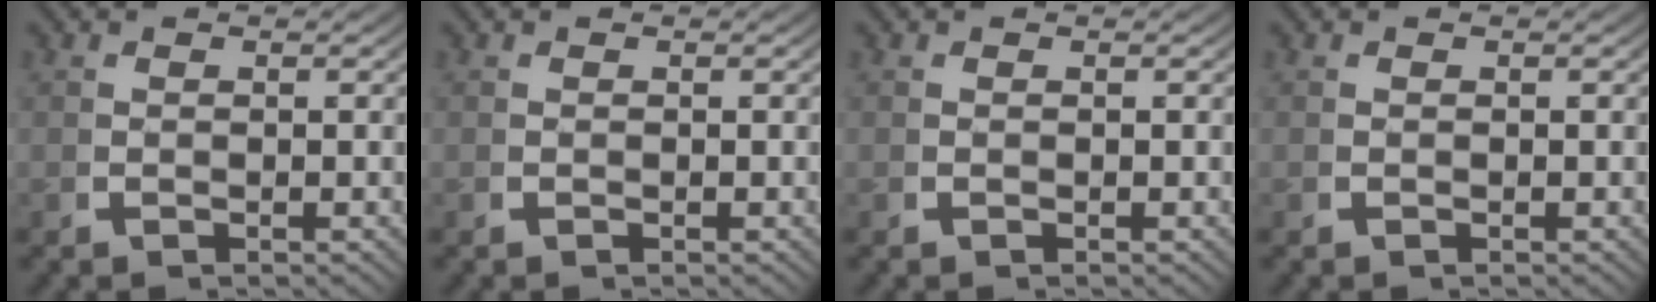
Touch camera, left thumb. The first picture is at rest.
{"total": 0.0}
{"total": 0.0}
{"total": 0.0}